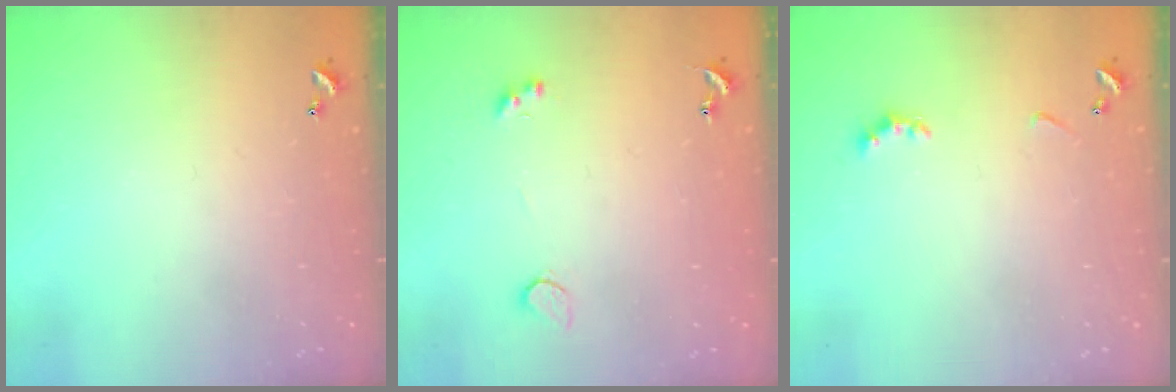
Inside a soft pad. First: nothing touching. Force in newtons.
{"total": 2.1, "press": 1.9, "slide": 1.0}
{"total": 2.9, "press": 2.8, "slide": 0.6}